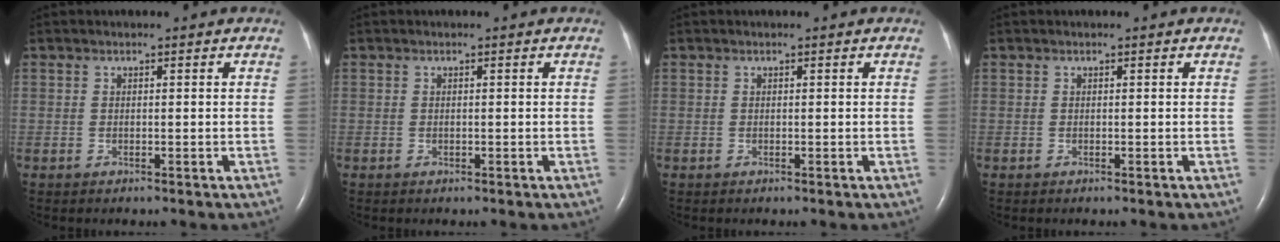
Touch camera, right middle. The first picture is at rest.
{"total": 0.0}
{"total": 0.0}
{"total": 0.0}